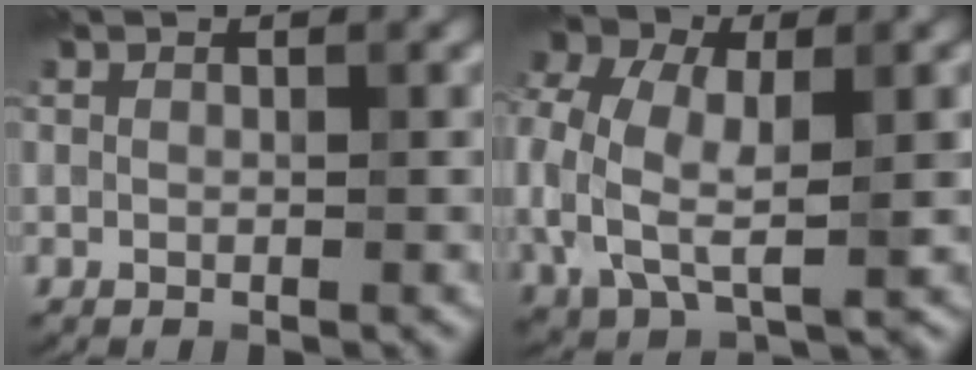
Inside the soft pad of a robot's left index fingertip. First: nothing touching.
{"total": 10.1, "force": [-0.2, 6.8, 7.5], "torque": [-0.188, 0.000, -0.002]}